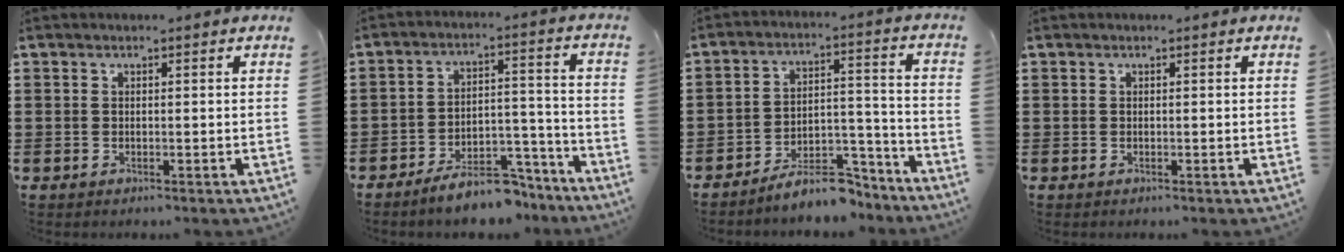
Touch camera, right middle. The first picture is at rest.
{"total": 8.1, "force": [-7.1, 2.1, 3.3], "torque": [-0.046, 0.023, -0.128]}
{"total": 7.8, "force": [-7.2, 1.8, 2.4], "torque": [-0.034, 0.022, -0.134]}
{"total": 0.0}